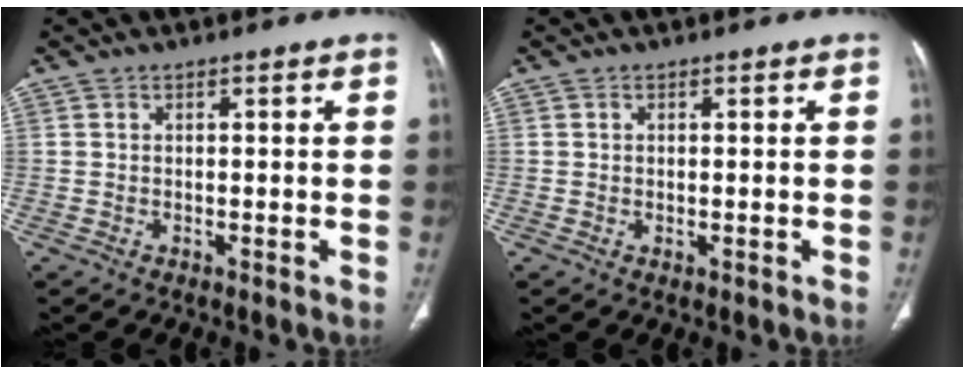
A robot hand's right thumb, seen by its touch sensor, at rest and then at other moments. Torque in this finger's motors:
{"motor_torque": [-0.17, 0.12, -0.19, 0.08, -0.05]}